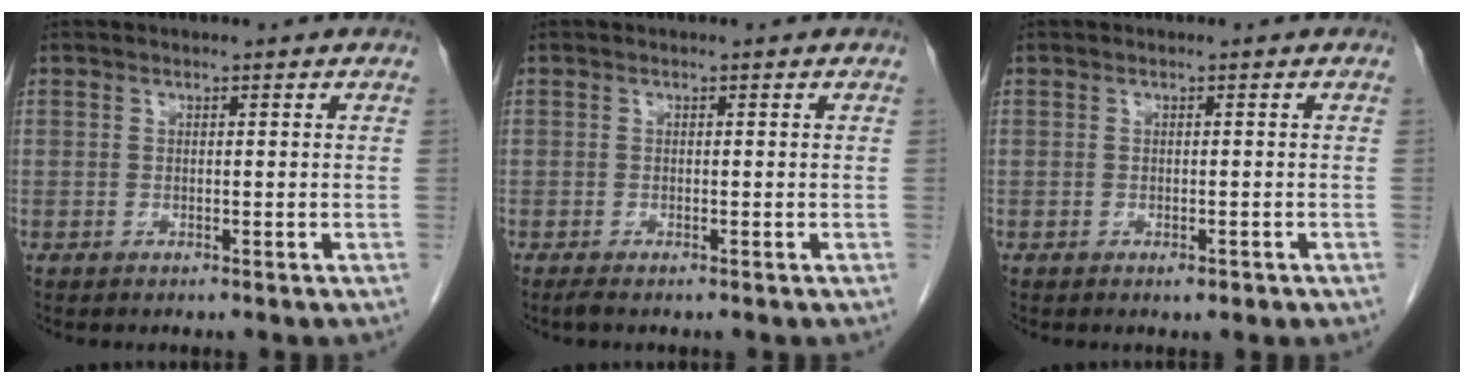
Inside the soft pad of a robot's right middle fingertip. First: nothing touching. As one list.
[{"total": 0.7, "force": [-0.6, 0.0, 0.4], "torque": [-0.014, -0.003, -0.011]}, {"total": 0.9, "force": [-0.5, 0.3, 0.7], "torque": [-0.011, -0.001, -0.003]}]